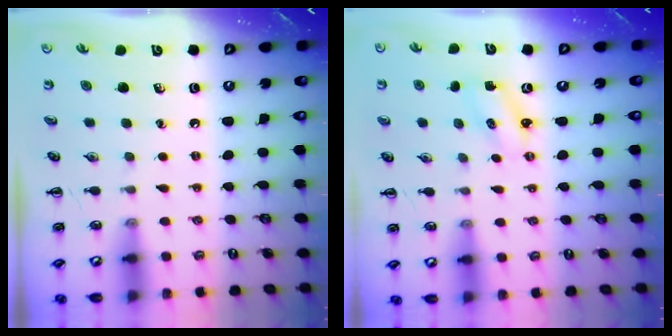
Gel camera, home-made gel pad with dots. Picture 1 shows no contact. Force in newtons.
{"total": 2.1, "press": 2.1, "slide": 0.6}